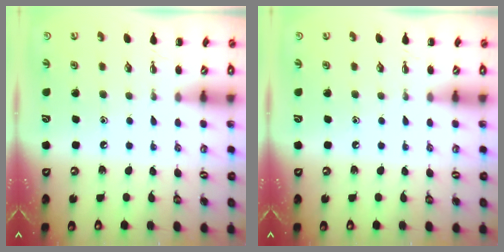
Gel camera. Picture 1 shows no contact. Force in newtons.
{"total": 0.0}